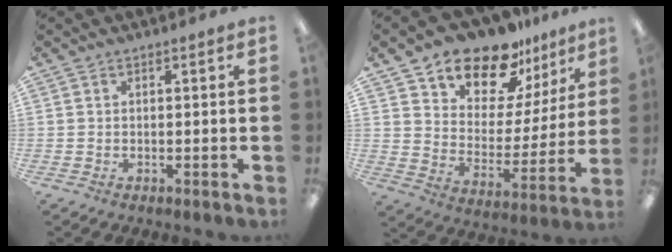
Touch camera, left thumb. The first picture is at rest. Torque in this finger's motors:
{"motor_torque": [0.42, 0.50, 1.29, -1.47, 0.06]}